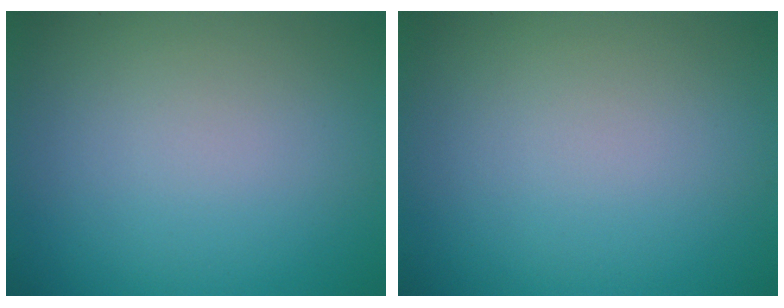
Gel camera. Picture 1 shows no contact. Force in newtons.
{"total": 0.0}